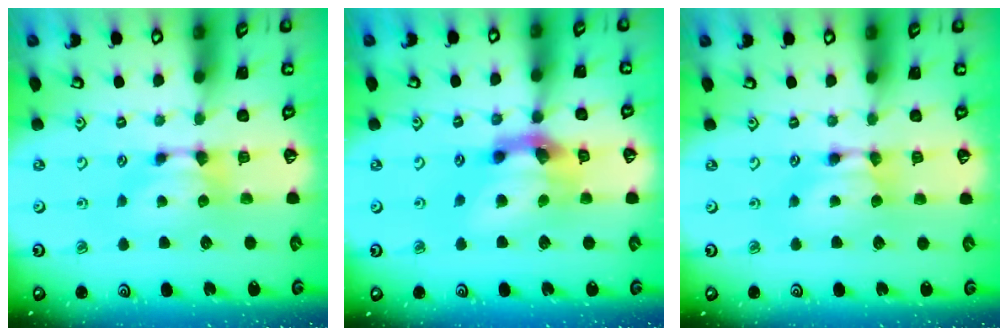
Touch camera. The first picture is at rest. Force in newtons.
{"total": 9.1, "press": 8.8, "slide": 2.5}
{"total": 1.6, "press": 1.6, "slide": 0.2}